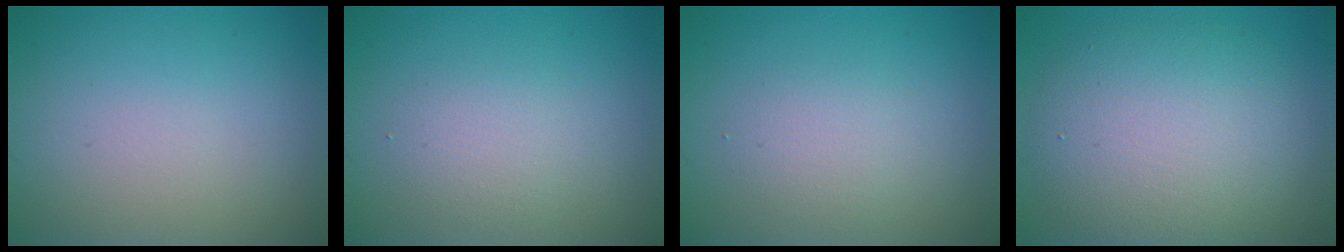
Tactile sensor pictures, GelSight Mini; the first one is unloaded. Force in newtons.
{"total": 2.2, "press": 2.2, "slide": 0.1}
{"total": 2.0, "press": 2.0, "slide": 0.2}
{"total": 8.0, "press": 8.0, "slide": 0.3}